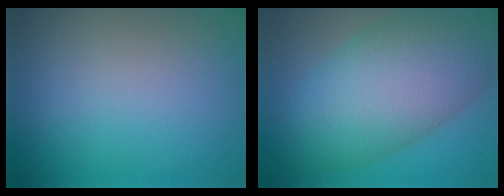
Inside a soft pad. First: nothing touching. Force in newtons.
{"total": 10.7, "press": 10.7, "slide": 0.2}